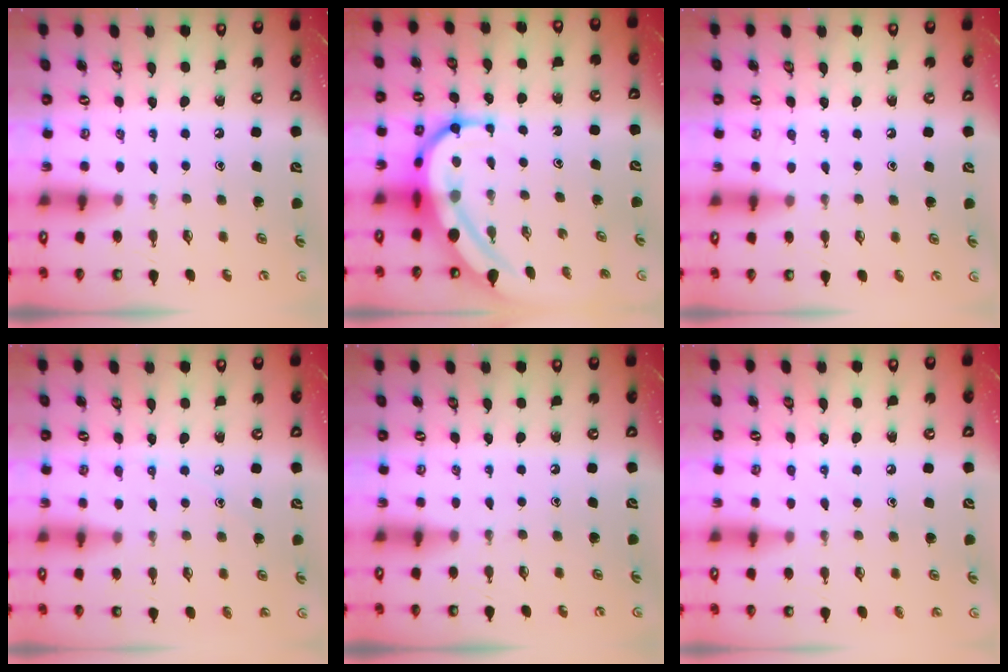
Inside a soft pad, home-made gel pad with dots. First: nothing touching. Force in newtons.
{"total": 10.4, "press": 10.4, "slide": 1.0}
{"total": 3.4, "press": 3.4, "slide": 0.4}
{"total": 3.9, "press": 3.9, "slide": 0.4}
{"total": 0.0}
{"total": 6.3, "press": 6.3, "slide": 0.7}